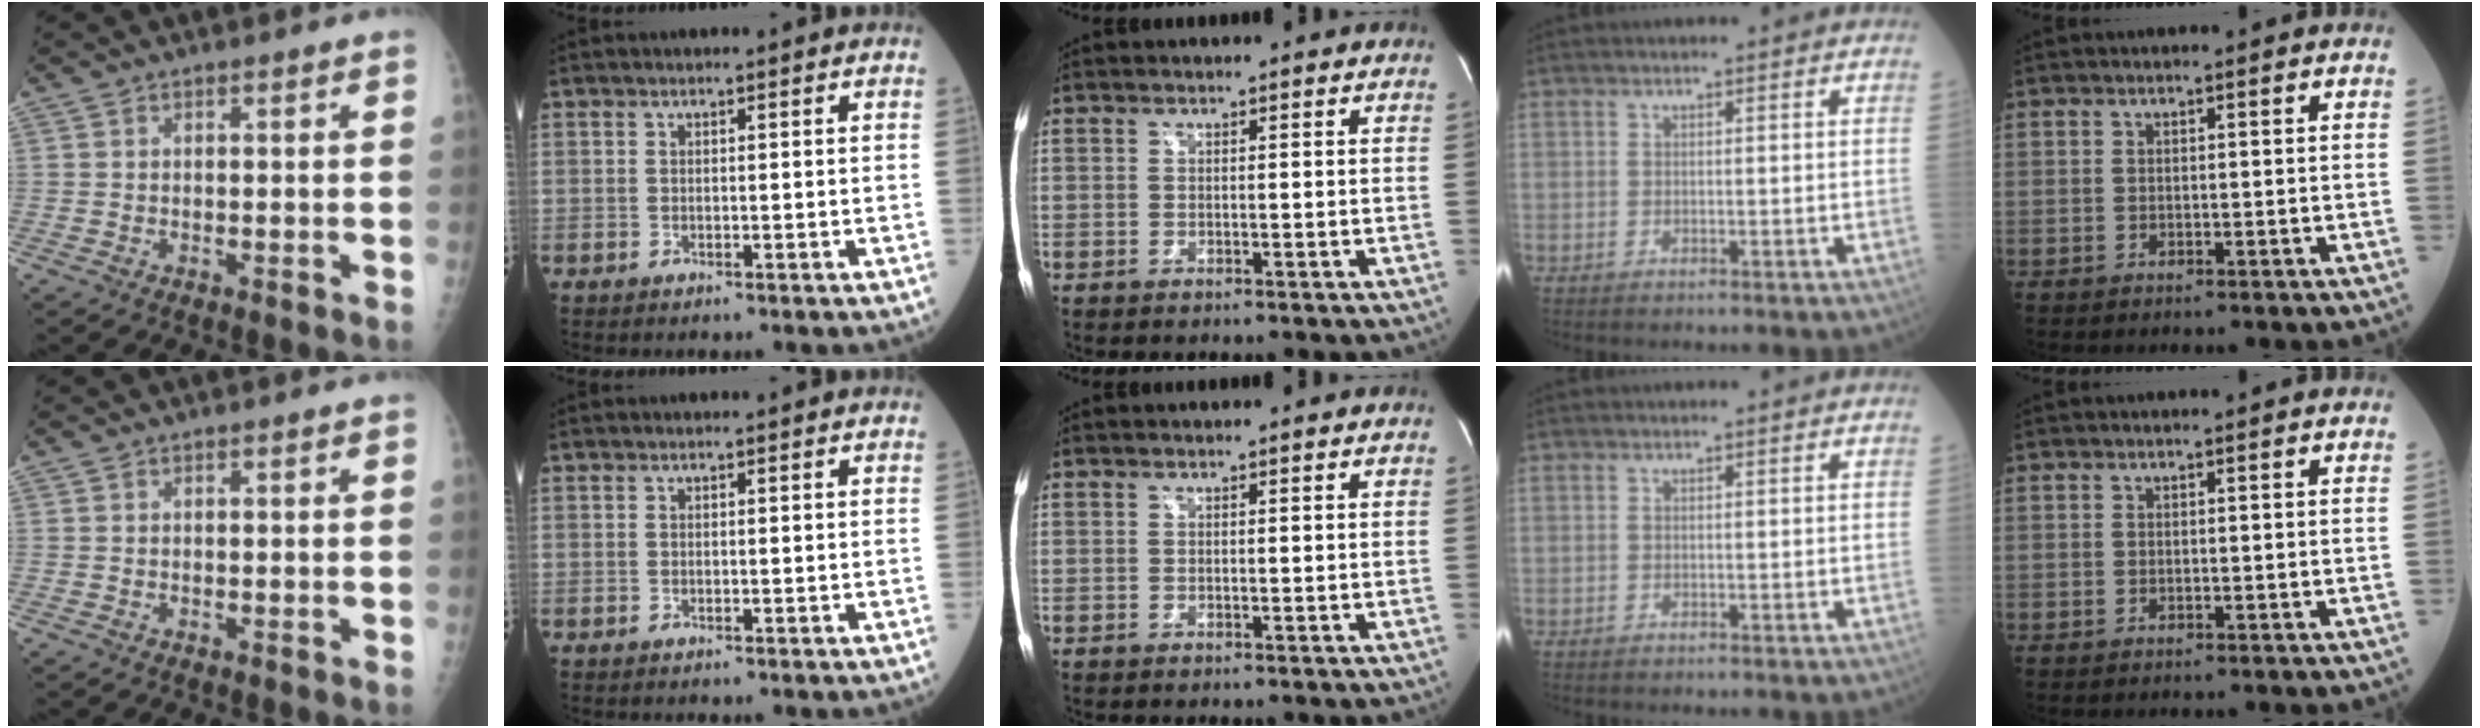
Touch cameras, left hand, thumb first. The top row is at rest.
{}